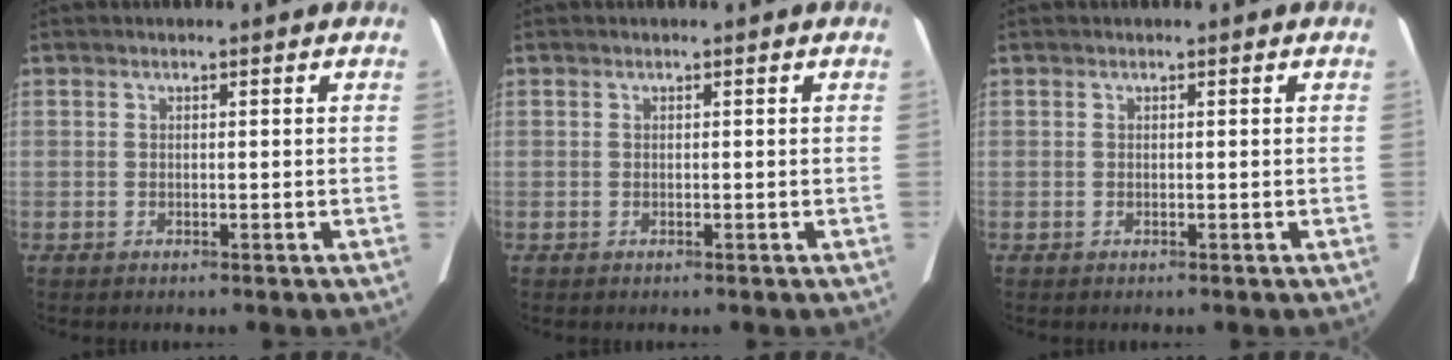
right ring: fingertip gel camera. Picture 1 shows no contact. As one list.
[{"total": 0.0}, {"total": 0.0}]